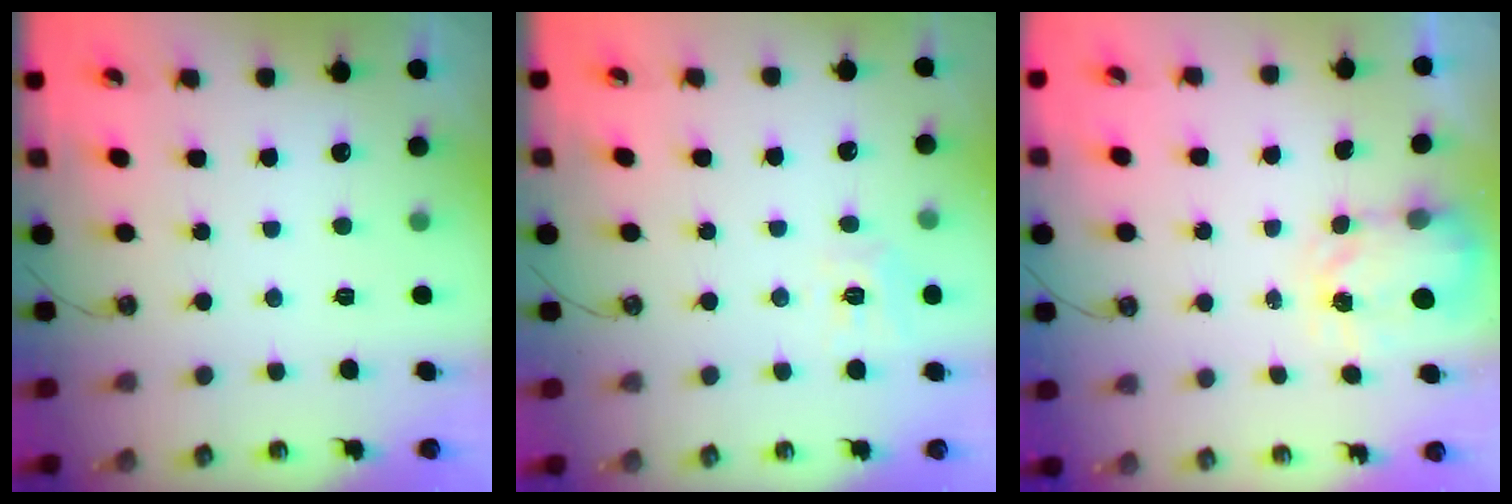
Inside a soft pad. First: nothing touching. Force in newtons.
{"total": 8.3, "press": 8.3, "slide": 1.1}
{"total": 3.8, "press": 3.7, "slide": 0.6}